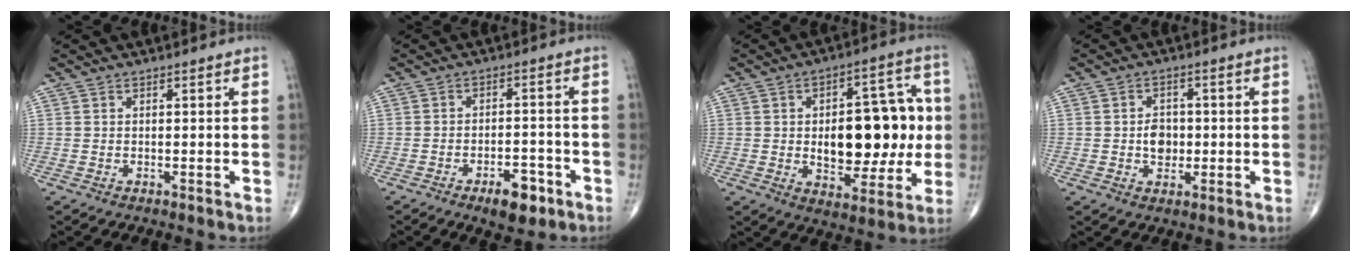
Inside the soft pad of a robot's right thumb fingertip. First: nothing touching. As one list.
[{"total": 6.8, "force": [-3.8, 3.1, 4.7], "torque": [-0.053, 0.023, -0.053]}, {"total": 18.8, "force": [0.1, 10.1, 15.8], "torque": [-0.175, 0.018, 0.011]}, {"total": 4.5, "force": [-0.3, 3.4, 2.9], "torque": [-0.025, 0.004, -0.006]}]